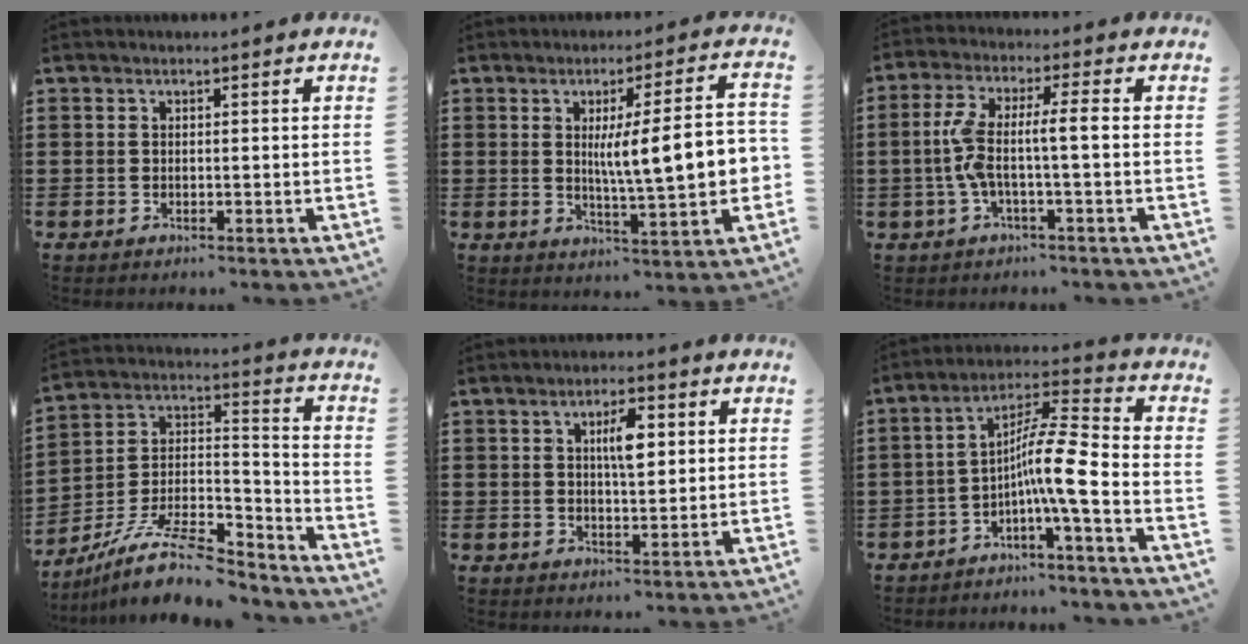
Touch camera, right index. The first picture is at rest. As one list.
[{"total": 11.5, "force": [0.8, 1.8, 11.3], "torque": [-0.176, -0.004, 0.006]}, {"total": 6.6, "force": [-0.7, 0.8, 6.5], "torque": [-0.147, -0.008, -0.025]}, {"total": 12.9, "force": [-10.5, 3.6, 6.6], "torque": [-0.121, 0.034, -0.196]}, {"total": 5.1, "force": [1.3, 1.8, 4.6], "torque": [-0.078, 0.004, 0.015]}, {"total": 9.2, "force": [-2.4, 0.7, 8.8], "torque": [-0.151, -0.014, -0.052]}]